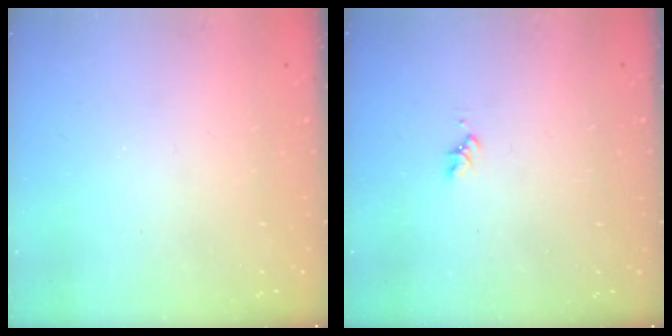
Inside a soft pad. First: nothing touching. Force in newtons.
{"total": 1.6, "press": 1.6, "slide": 0.3}